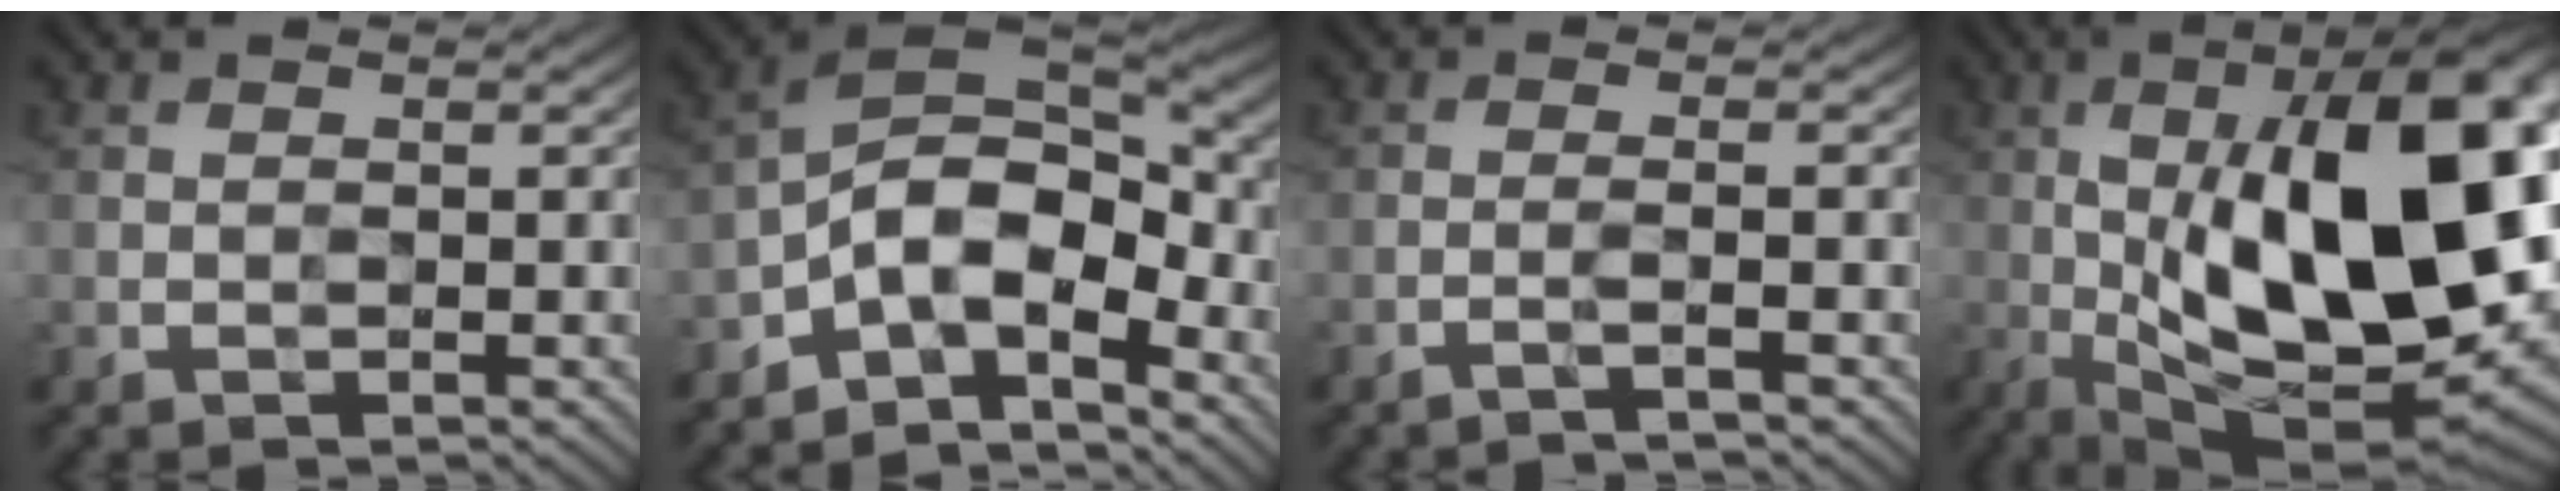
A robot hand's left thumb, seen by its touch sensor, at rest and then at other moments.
{"total": 10.1, "force": [-5.4, 5.0, 6.9], "torque": [-0.117, 0.005, -0.114]}
{"total": 1.5, "force": [-1.2, 0.0, 1.0], "torque": [-0.007, 0.011, -0.037]}
{"total": 21.0, "force": [-0.1, 7.8, 19.6], "torque": [-0.303, 0.025, -0.009]}